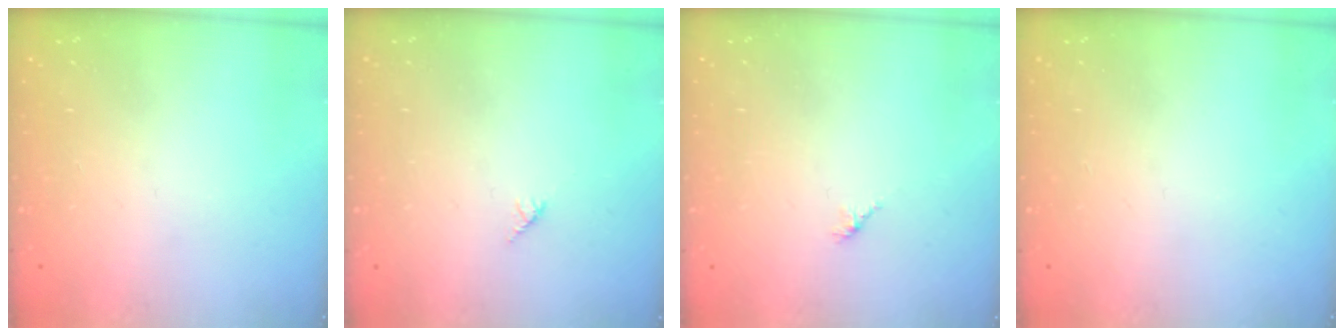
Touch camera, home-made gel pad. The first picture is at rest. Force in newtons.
{"total": 2.7, "press": 2.7, "slide": 0.2}
{"total": 1.7, "press": 1.6, "slide": 0.5}
{"total": 0.0}